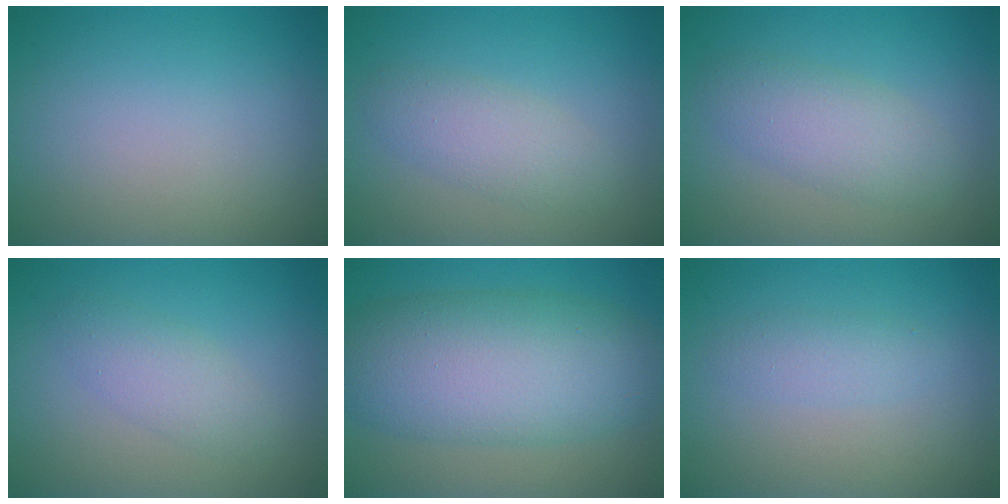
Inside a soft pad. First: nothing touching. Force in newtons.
{"total": 2.8, "press": 2.8, "slide": 0.0}
{"total": 3.4, "press": 3.4, "slide": 0.1}
{"total": 2.4, "press": 2.4, "slide": 0.0}
{"total": 9.6, "press": 9.6, "slide": 0.2}
{"total": 1.6, "press": 1.6, "slide": 0.1}